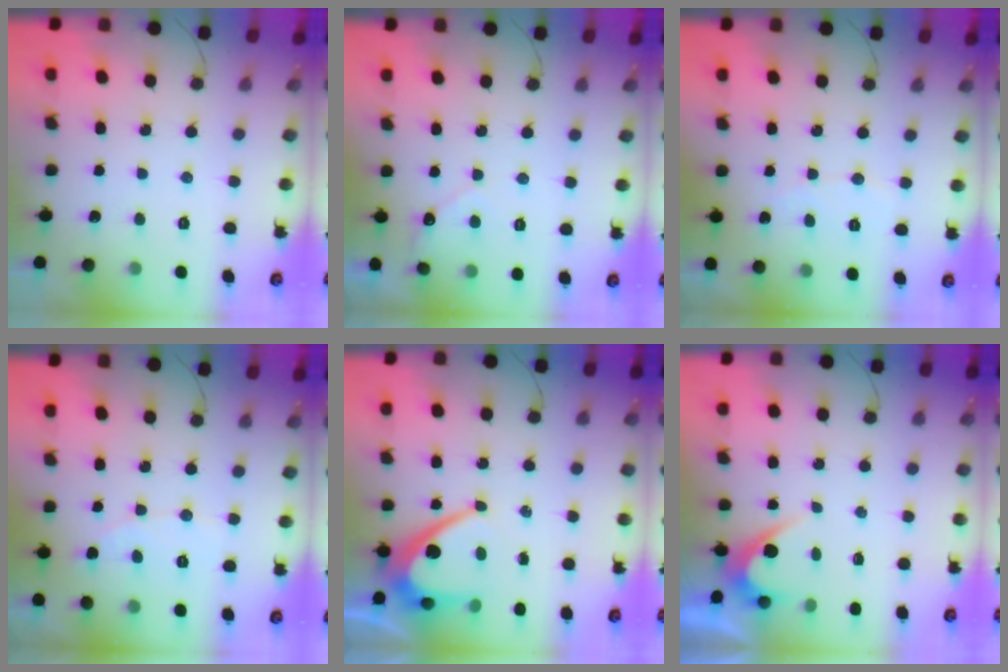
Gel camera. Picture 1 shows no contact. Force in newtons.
{"total": 4.5, "press": 4.5, "slide": 0.4}
{"total": 3.0, "press": 3.0, "slide": 0.3}
{"total": 3.3, "press": 3.3, "slide": 0.3}
{"total": 9.9, "press": 9.9, "slide": 1.0}
{"total": 3.9, "press": 3.9, "slide": 0.3}